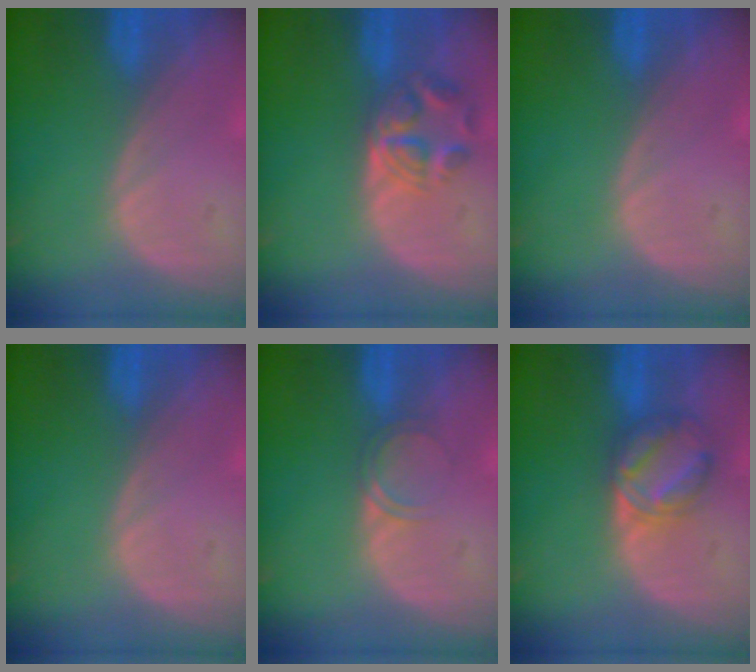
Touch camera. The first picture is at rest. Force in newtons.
{"total": 5.7, "press": 4.8, "slide": 3.1}
{"total": 0.0}
{"total": 0.0}
{"total": 2.0, "press": 2.0, "slide": 0.2}
{"total": 5.7, "press": 5.7, "slide": 0.7}